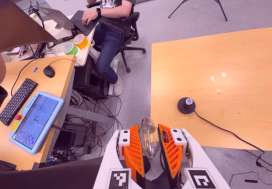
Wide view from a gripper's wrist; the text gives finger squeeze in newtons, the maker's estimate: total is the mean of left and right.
{"total": 15.0, "left": 15.4, "right": 14.6}